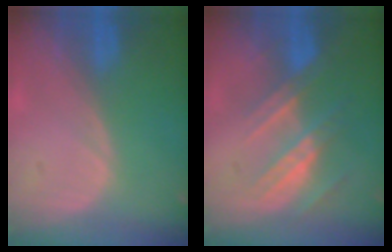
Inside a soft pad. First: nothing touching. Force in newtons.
{"total": 7.2, "press": 6.6, "slide": 2.8}